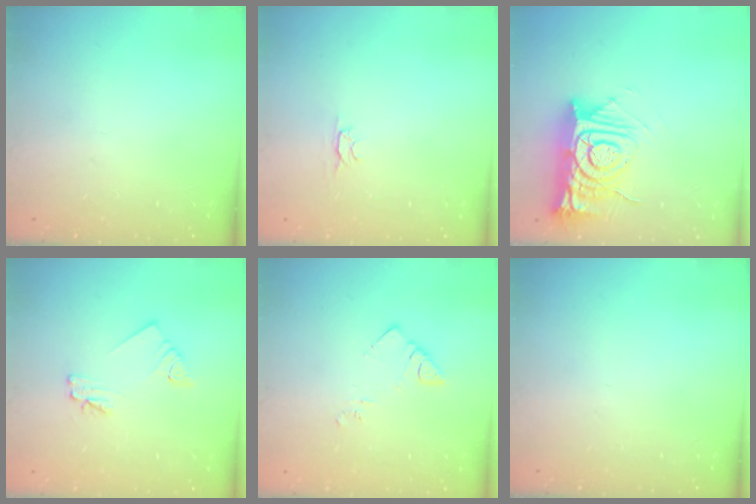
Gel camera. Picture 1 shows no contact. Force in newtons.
{"total": 2.4, "press": 2.3, "slide": 0.5}
{"total": 13.6, "press": 13.5, "slide": 1.3}
{"total": 2.3, "press": 2.3, "slide": 0.1}
{"total": 3.7, "press": 3.7, "slide": 0.4}
{"total": 0.0}